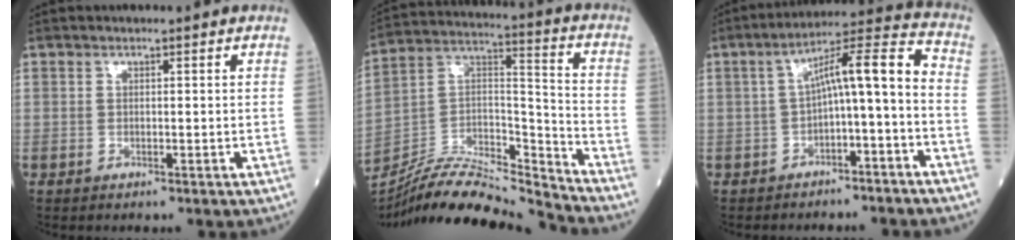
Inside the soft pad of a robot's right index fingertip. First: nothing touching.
{"total": 18.7, "force": [-17.9, 1.0, 5.5], "torque": [-0.095, 0.039, -0.314]}
{"total": 9.7, "force": [-2.2, 1.5, 9.3], "torque": [-0.139, 0.046, -0.032]}